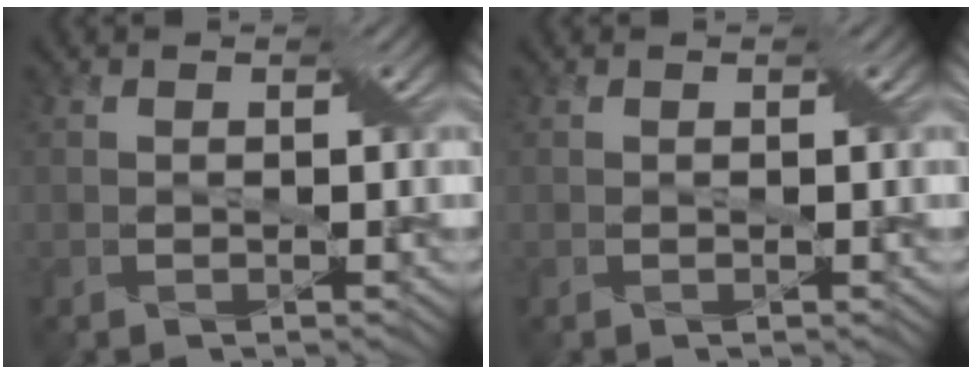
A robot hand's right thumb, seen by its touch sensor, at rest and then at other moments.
{"total": 0.0}